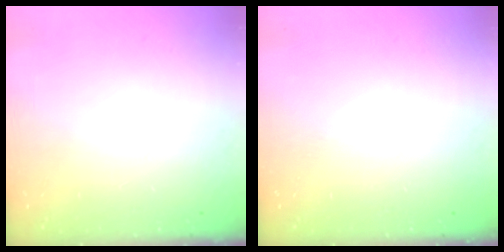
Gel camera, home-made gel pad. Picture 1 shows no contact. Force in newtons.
{"total": 0.0}